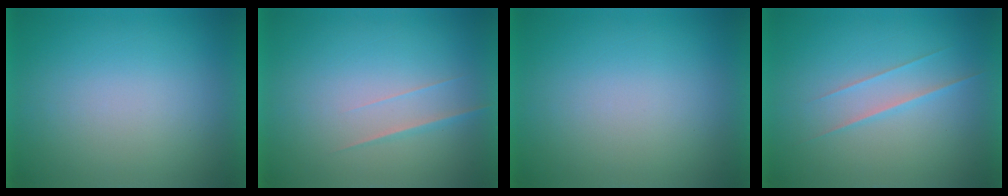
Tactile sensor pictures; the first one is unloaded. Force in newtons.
{"total": 1.9}
{"total": 1.3}
{"total": 1.5}